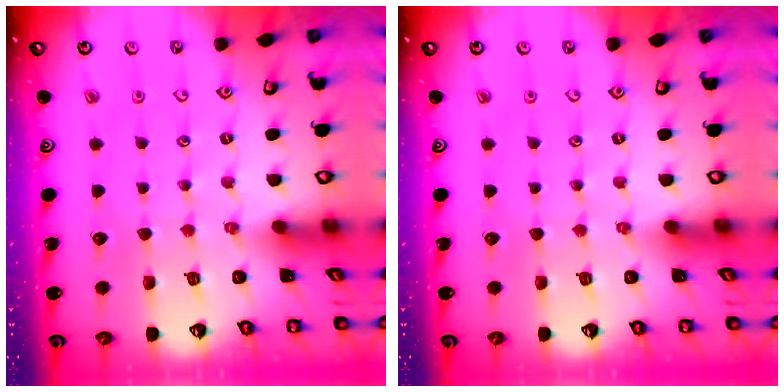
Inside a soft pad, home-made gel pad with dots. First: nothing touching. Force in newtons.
{"total": 0.0}